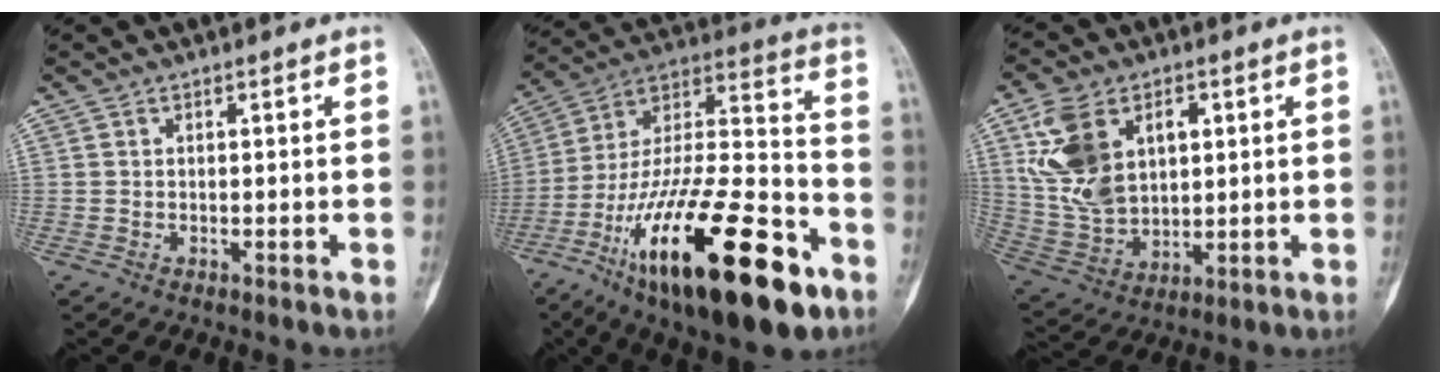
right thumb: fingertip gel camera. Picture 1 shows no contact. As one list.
[{"total": 33.2, "force": [-16.3, 11.3, 26.7], "torque": [-0.443, 0.062, -0.269]}, {"total": 15.1, "force": [4.6, 10.1, 10.2], "torque": [-0.183, -0.010, 0.102]}]